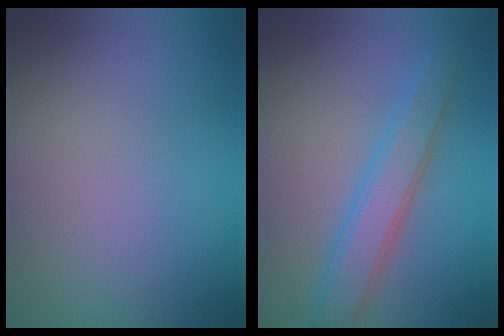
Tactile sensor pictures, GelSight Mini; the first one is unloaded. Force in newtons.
{"total": 3.6, "press": 3.6, "slide": 0.2}